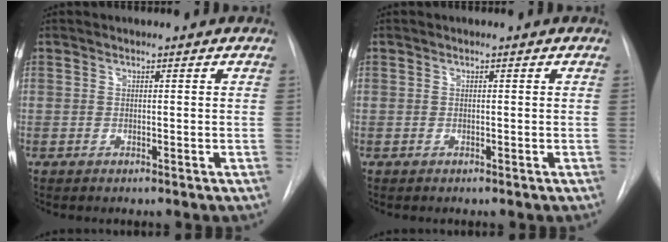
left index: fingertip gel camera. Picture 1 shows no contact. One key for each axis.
{"total": 0.0}